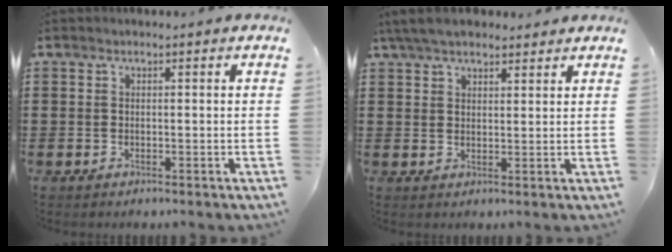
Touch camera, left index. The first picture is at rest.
{"total": 4.8, "force": [4.2, 1.3, 2.0], "torque": [-0.051, -0.002, 0.079]}